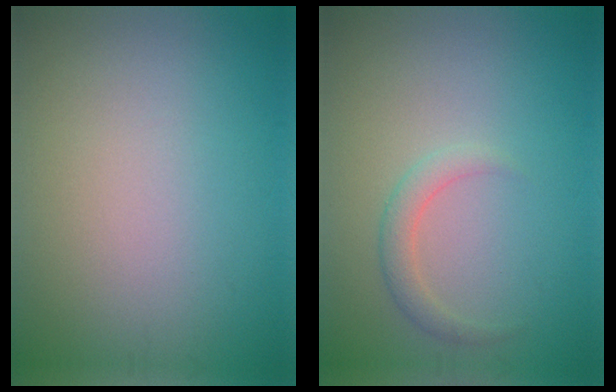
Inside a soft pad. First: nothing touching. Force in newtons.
{"total": 1.7, "press": 1.7, "slide": 0.1}